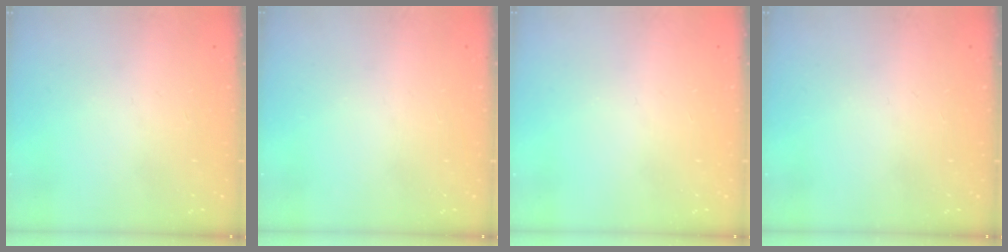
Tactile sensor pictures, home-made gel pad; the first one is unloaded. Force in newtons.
{"total": 0.0}
{"total": 0.0}
{"total": 0.0}